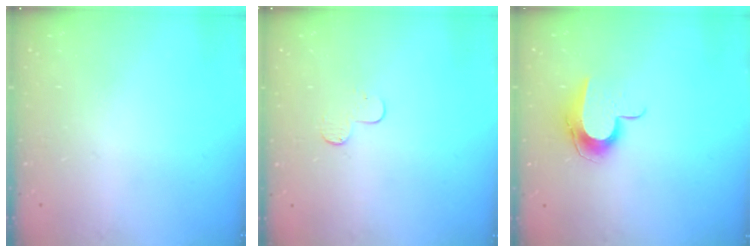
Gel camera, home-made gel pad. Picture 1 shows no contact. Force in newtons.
{"total": 4.9, "press": 4.9, "slide": 0.5}
{"total": 10.1, "press": 10.1, "slide": 0.6}